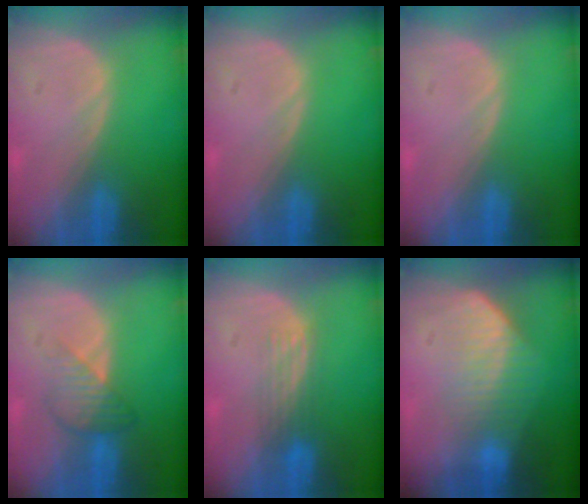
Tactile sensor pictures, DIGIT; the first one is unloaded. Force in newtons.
{"total": 0.0}
{"total": 0.0}
{"total": 3.7, "press": 3.6, "slide": 0.2}
{"total": 2.9, "press": 2.8, "slide": 1.0}
{"total": 7.3, "press": 6.2, "slide": 3.9}